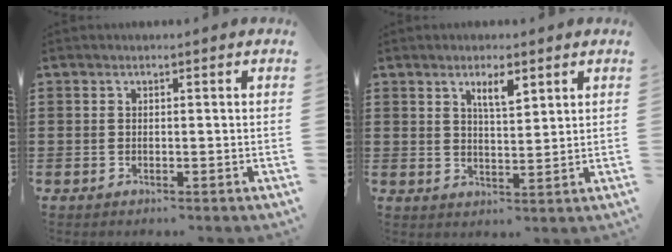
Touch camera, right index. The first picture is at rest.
{"total": 3.7, "force": [2.3, 1.0, 2.8], "torque": [-0.052, 0.002, 0.038]}